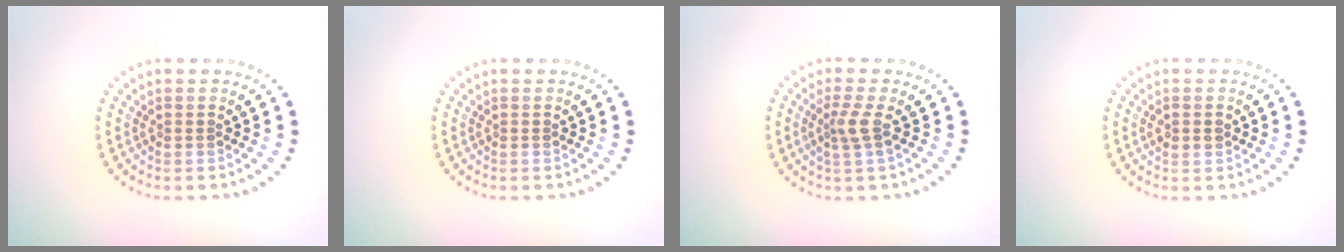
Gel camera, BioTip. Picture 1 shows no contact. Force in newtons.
{"total": 0.0}
{"total": 1.9, "press": 1.3, "slide": 1.4}
{"total": 1.0, "press": 1.0, "slide": 0.3}